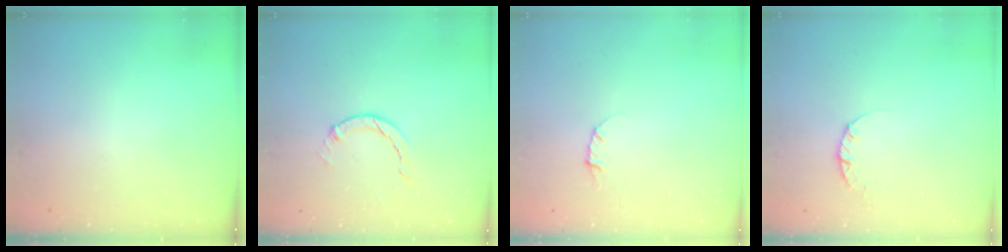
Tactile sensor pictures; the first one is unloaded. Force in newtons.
{"total": 1.3, "press": 1.2, "slide": 0.3}
{"total": 3.3, "press": 3.2, "slide": 0.3}
{"total": 2.4, "press": 2.4, "slide": 0.3}